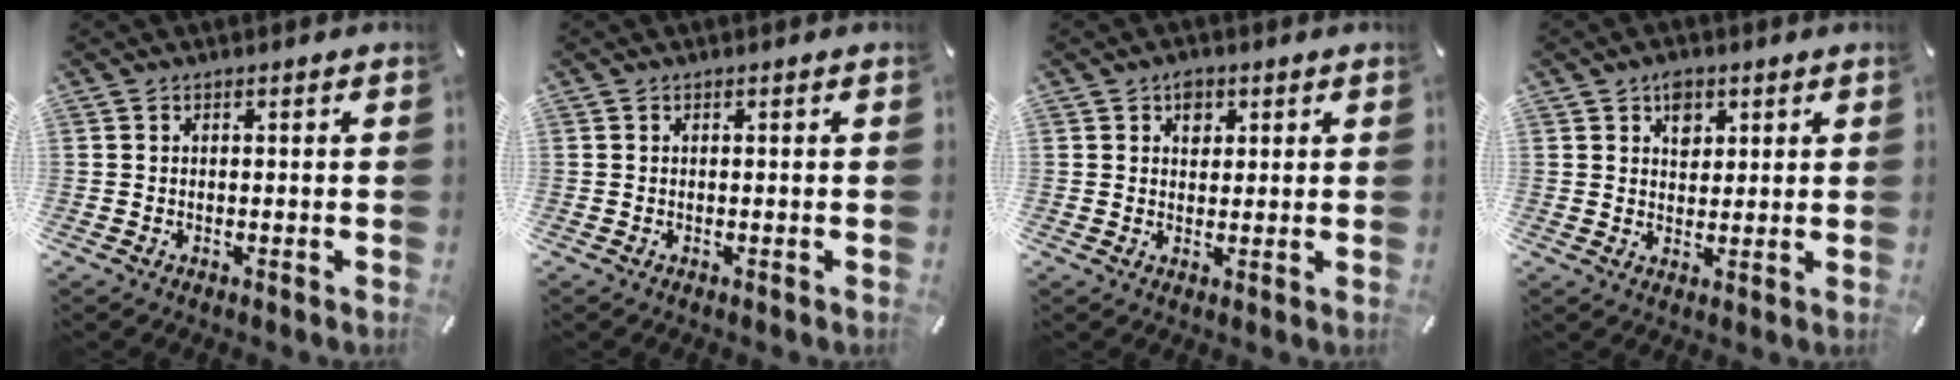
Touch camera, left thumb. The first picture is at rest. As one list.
[{"total": 0.0}, {"total": 3.1, "force": [1.4, 2.4, 1.4], "torque": [-0.007, -0.006, 0.019]}, {"total": 4.3, "force": [2.1, 3.2, 1.9], "torque": [-0.013, -0.008, 0.032]}]